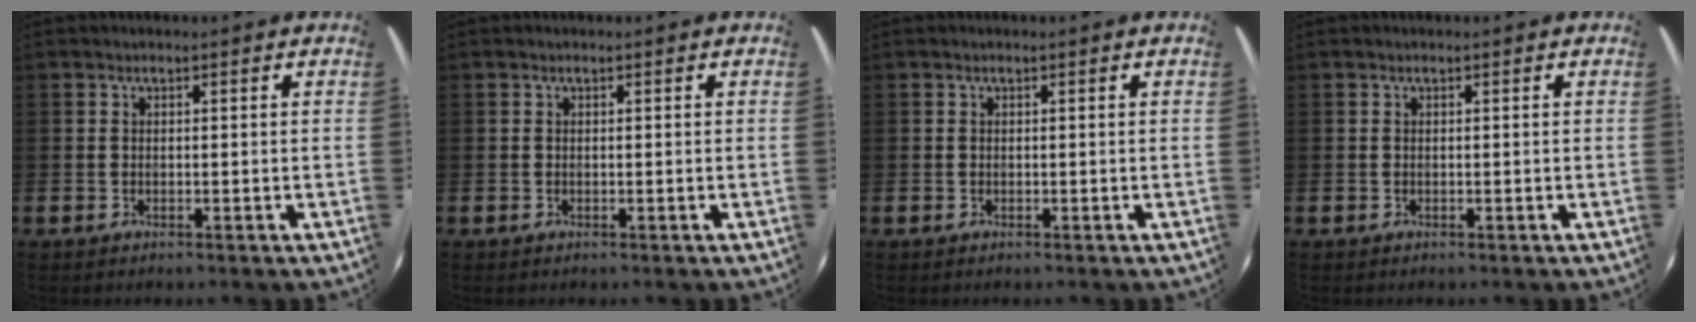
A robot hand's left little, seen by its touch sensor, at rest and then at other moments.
{"total": 0.0}
{"total": 0.0}
{"total": 0.0}